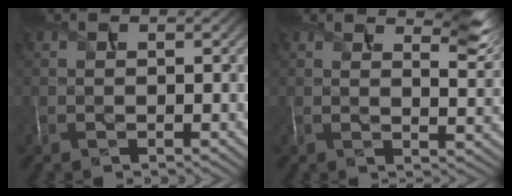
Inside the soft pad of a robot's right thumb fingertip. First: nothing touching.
{"total": 6.2, "force": [4.5, 1.4, 3.9], "torque": [-0.060, -0.001, 0.077]}